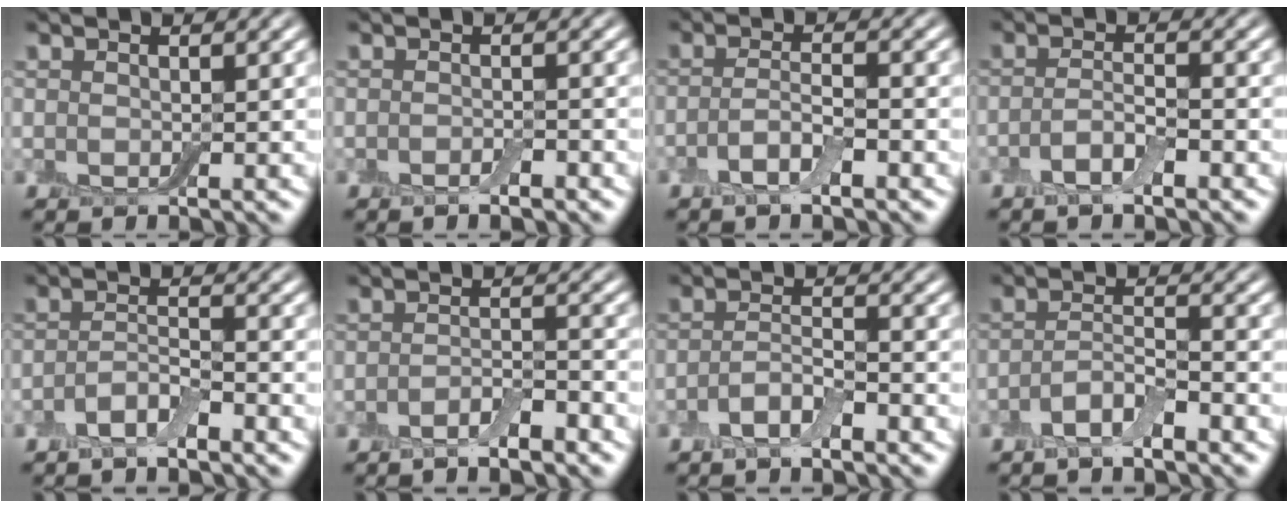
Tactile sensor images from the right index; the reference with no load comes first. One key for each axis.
{"total": 1.1, "fx": -0.7, "fy": 0.2, "fz": 0.9, "tx": -0.015, "ty": -0.003, "tz": -0.012}
{"total": 2.6, "fx": -1.3, "fy": 0.7, "fz": 2.1, "tx": -0.043, "ty": 0.005, "tz": -0.032}
{"total": 2.3, "fx": -1.2, "fy": 0.6, "fz": 1.8, "tx": -0.037, "ty": 0.004, "tz": -0.029}
{"total": 2.5, "fx": -1.6, "fy": 0.7, "fz": 1.8, "tx": -0.036, "ty": 0.005, "tz": -0.036}
{"total": 2.3, "fx": -1.6, "fy": 0.4, "fz": 1.6, "tx": -0.028, "ty": 0.003, "tz": -0.032}
{"total": 2.5, "fx": -1.5, "fy": 0.7, "fz": 1.9, "tx": -0.041, "ty": 0.005, "tz": -0.036}
{"total": 2.8, "fx": -1.8, "fy": 0.7, "fz": 2.0, "tx": -0.041, "ty": 0.004, "tz": -0.042}